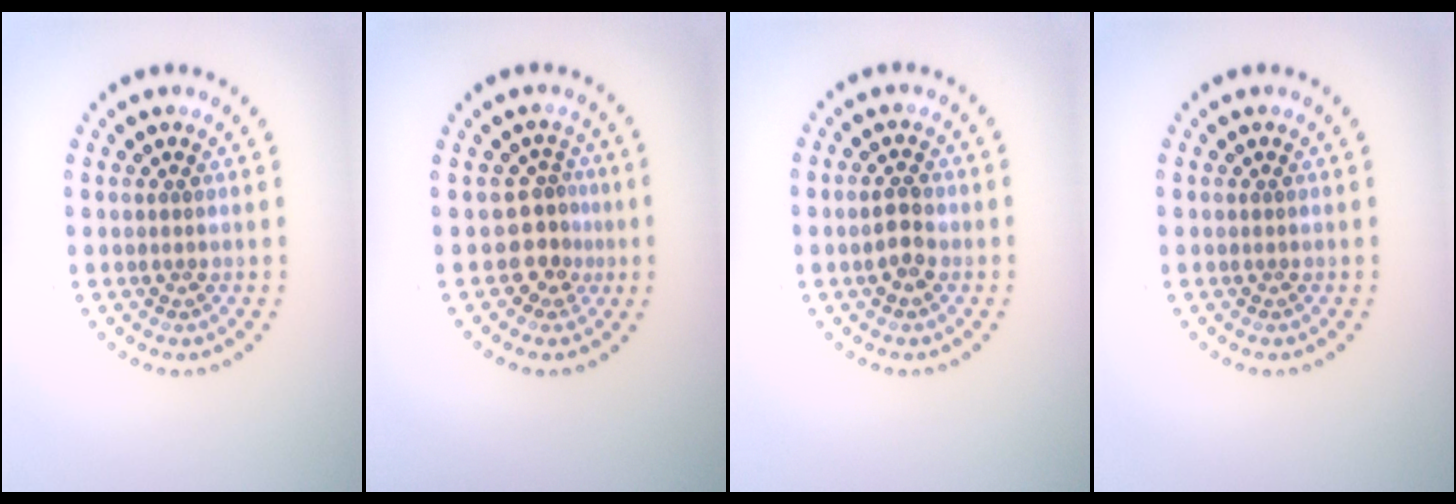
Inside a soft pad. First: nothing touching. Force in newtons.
{"total": 2.6, "press": 1.8, "slide": 1.8}
{"total": 2.2, "press": 2.2, "slide": 0.2}
{"total": 0.0}